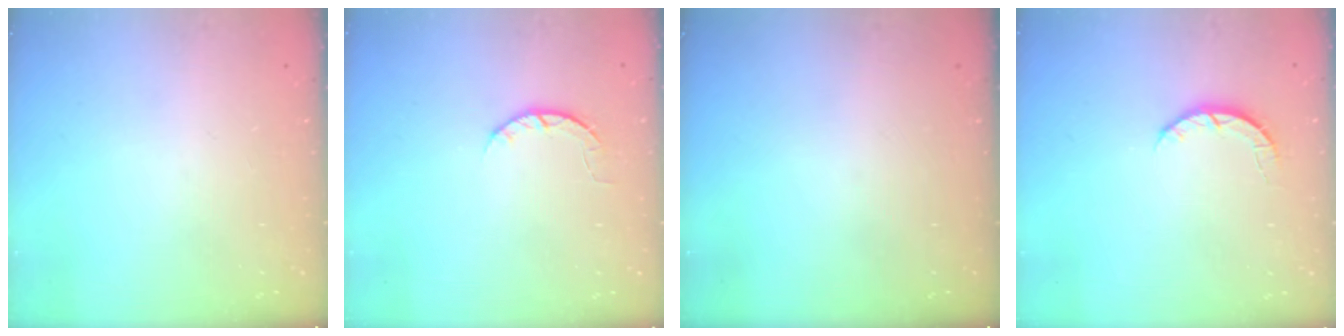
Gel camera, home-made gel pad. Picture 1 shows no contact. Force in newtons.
{"total": 4.5, "press": 4.5, "slide": 0.7}
{"total": 0.0}
{"total": 2.7, "press": 2.7, "slide": 0.4}